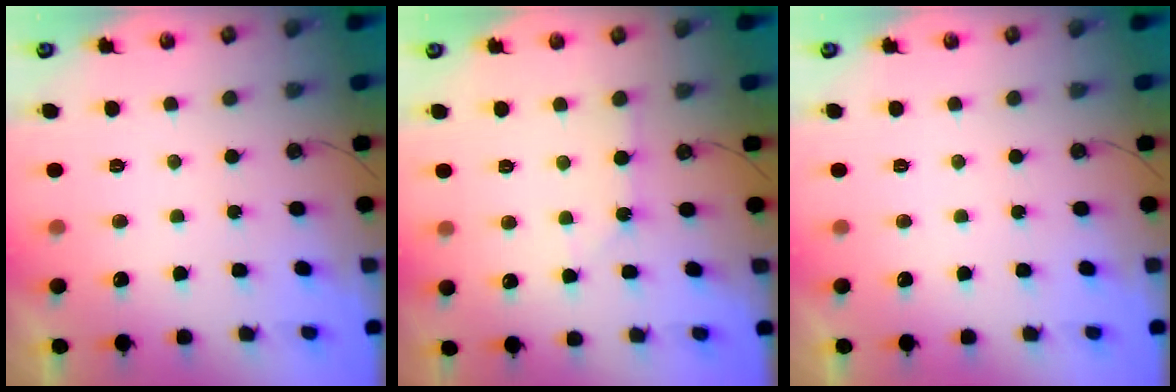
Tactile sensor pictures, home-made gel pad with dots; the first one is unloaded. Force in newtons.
{"total": 2.6, "press": 2.6, "slide": 0.3}
{"total": 0.0}